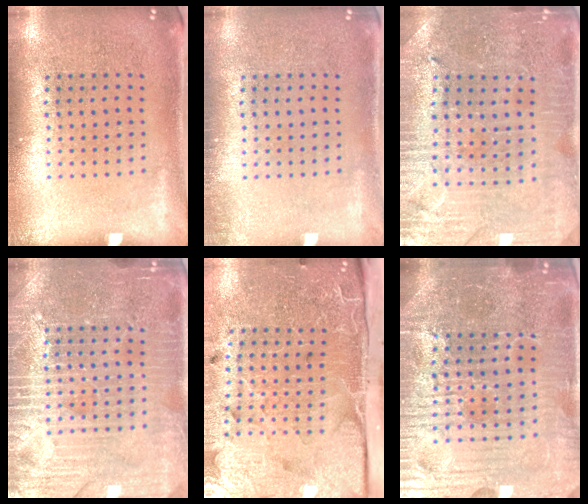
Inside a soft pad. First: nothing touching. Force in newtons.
{"total": 0.6, "press": 0.6, "slide": 0.2}
{"total": 1.8, "press": 1.8, "slide": 0.4}
{"total": 4.2, "press": 4.2, "slide": 0.6}
{"total": 4.3, "press": 3.7, "slide": 2.2}
{"total": 6.4, "press": 5.9, "slide": 2.5}